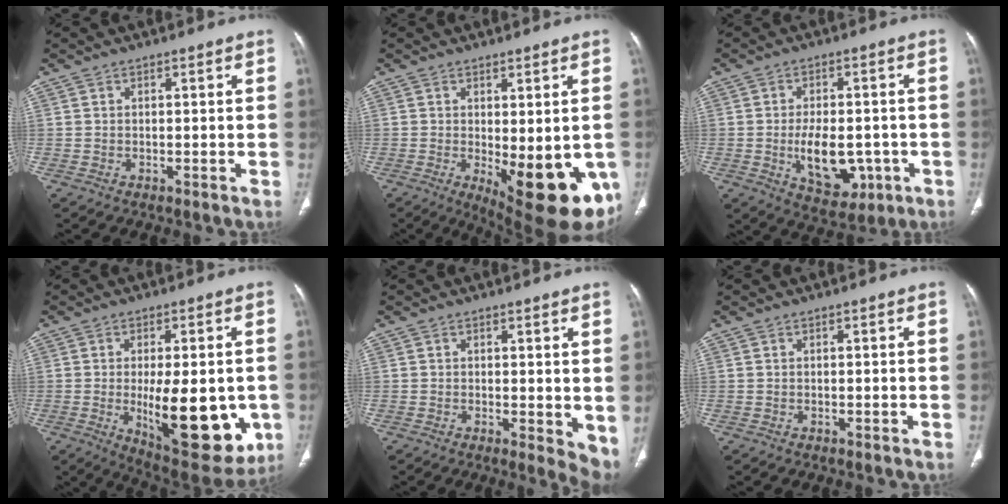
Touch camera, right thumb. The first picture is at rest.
{"total": 16.2, "force": [-4.4, 6.2, 14.3], "torque": [-0.144, -0.022, -0.037]}
{"total": 11.3, "force": [-2.7, 6.9, 8.6], "torque": [-0.110, 0.008, -0.025]}
{"total": 20.0, "force": [-3.6, 8.5, 17.8], "torque": [-0.217, -0.027, -0.024]}
{"total": 5.4, "force": [0.3, 2.2, 4.9], "torque": [-0.056, -0.015, 0.005]}
{"total": 0.0}